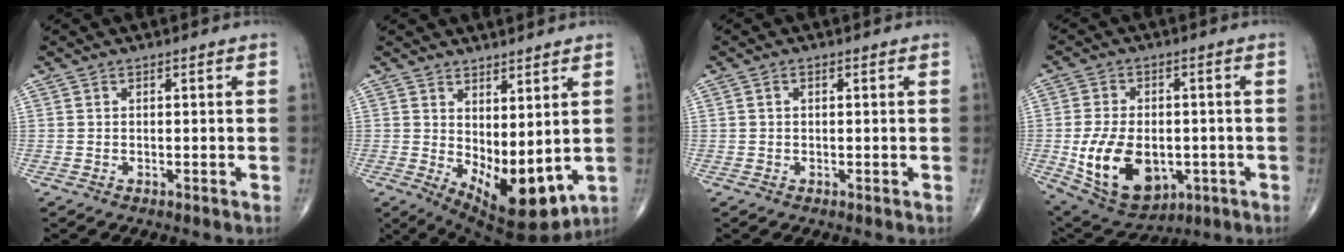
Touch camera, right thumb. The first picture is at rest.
{"total": 12.2, "force": [0.1, 5.4, 10.9], "torque": [-0.156, -0.029, 0.025]}
{"total": 0.7, "force": [0.1, 0.5, 0.6], "torque": [-0.010, 0.002, 0.002]}
{"total": 16.7, "force": [-3.6, 10.9, 12.1], "torque": [-0.196, -0.001, -0.034]}